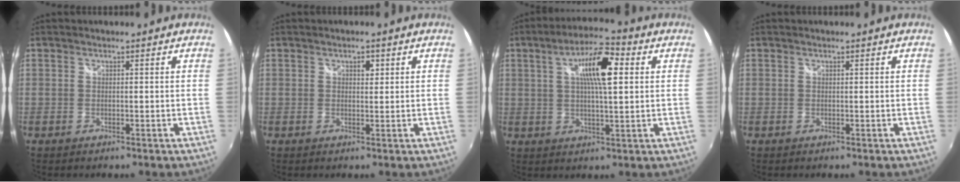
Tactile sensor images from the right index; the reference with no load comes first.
{"total": 1.5, "force": [0.7, 1.0, 1.0], "torque": [-0.012, 0.005, 0.010]}
{"total": 10.4, "force": [2.8, 2.6, 9.6], "torque": [-0.162, 0.018, 0.043]}
{"total": 0.0}